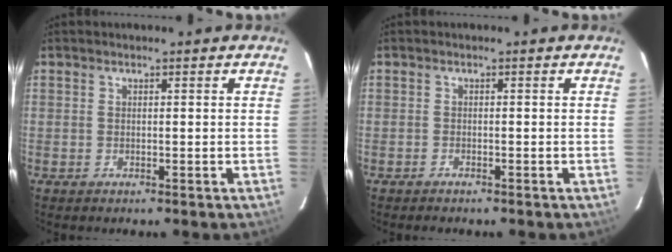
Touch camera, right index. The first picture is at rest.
{"total": 1.0, "force": [-0.9, 0.4, 0.2], "torque": [-0.010, 0.002, -0.016]}